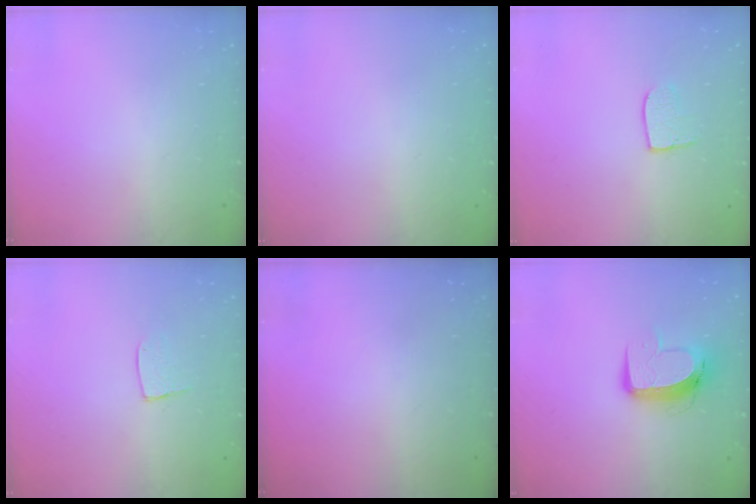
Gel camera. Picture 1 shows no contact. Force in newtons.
{"total": 0.0}
{"total": 6.0, "press": 6.0, "slide": 0.3}
{"total": 5.2, "press": 5.2, "slide": 0.4}
{"total": 0.0}
{"total": 10.4, "press": 10.4, "slide": 1.1}